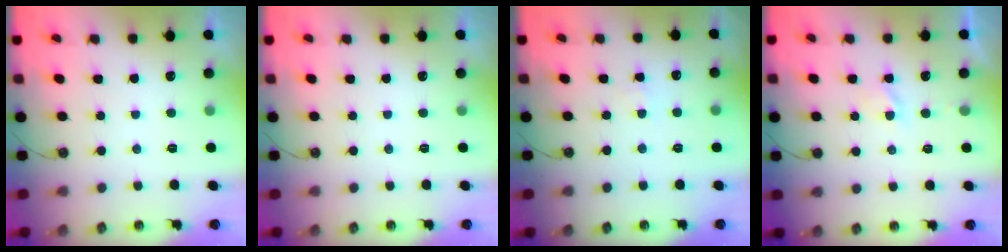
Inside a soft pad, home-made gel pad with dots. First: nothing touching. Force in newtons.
{"total": 0.0}
{"total": 1.6, "press": 1.6, "slide": 0.3}
{"total": 1.9, "press": 1.9, "slide": 0.4}